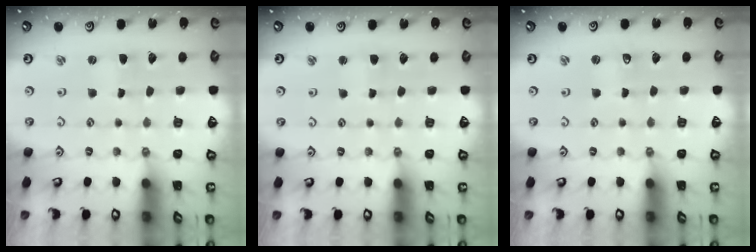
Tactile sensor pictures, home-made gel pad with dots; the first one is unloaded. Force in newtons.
{"total": 2.7, "press": 2.7, "slide": 0.2}
{"total": 0.0}